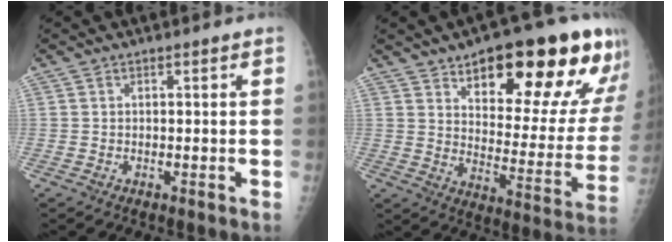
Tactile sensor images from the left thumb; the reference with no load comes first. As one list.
[{"total": 24.4, "force": [14.6, 9.1, 17.4], "torque": [-0.184, -0.051, 0.209]}]